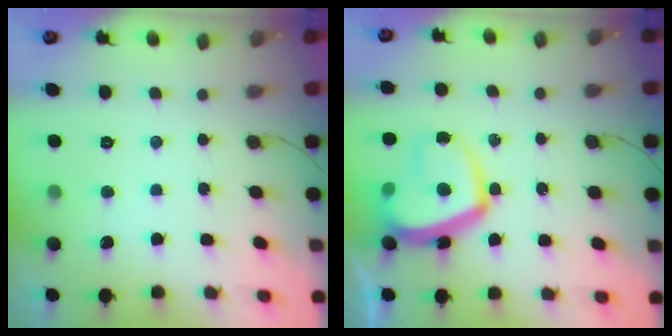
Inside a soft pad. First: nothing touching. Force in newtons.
{"total": 14.8, "press": 14.7, "slide": 1.4}